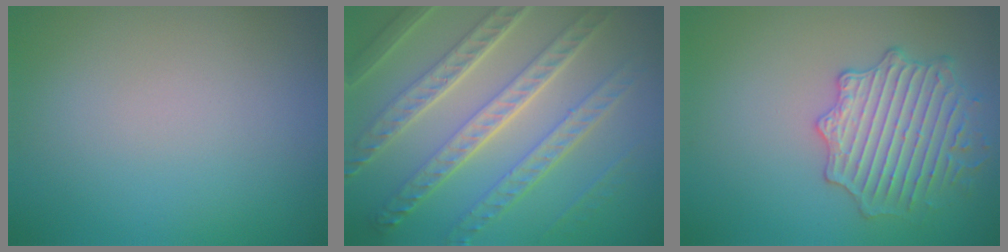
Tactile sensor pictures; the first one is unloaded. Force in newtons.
{"total": 8.8, "press": 6.3, "slide": 6.2}
{"total": 3.9, "press": 3.9, "slide": 0.1}